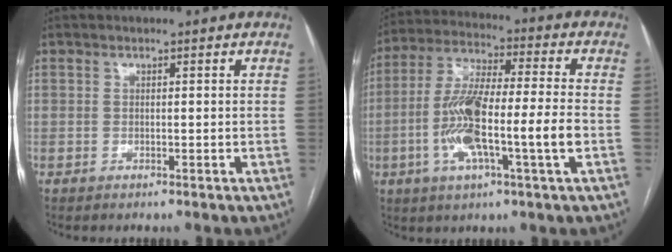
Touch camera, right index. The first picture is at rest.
{"total": 14.3, "force": [-3.3, 1.1, 13.9], "torque": [-0.273, 0.003, -0.063]}